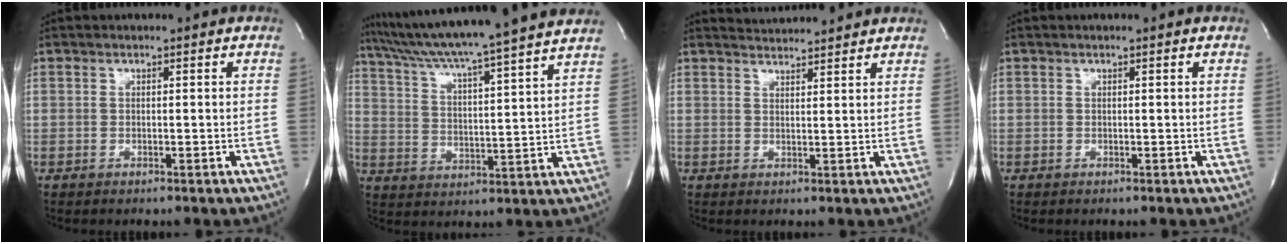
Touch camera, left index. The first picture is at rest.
{"total": 20.9, "force": [18.6, -2.1, 9.4], "torque": [-0.163, -0.021, 0.264]}
{"total": 5.0, "force": [5.0, 0.0, 0.5], "torque": [-0.019, 0.021, 0.071]}
{"total": 0.0}